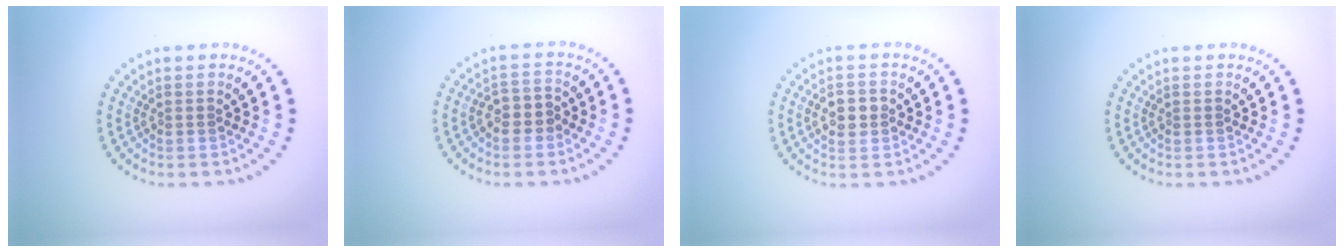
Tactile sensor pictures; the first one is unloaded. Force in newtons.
{"total": 2.1, "press": 1.9, "slide": 0.8}
{"total": 2.7, "press": 2.7, "slide": 0.1}
{"total": 0.0}